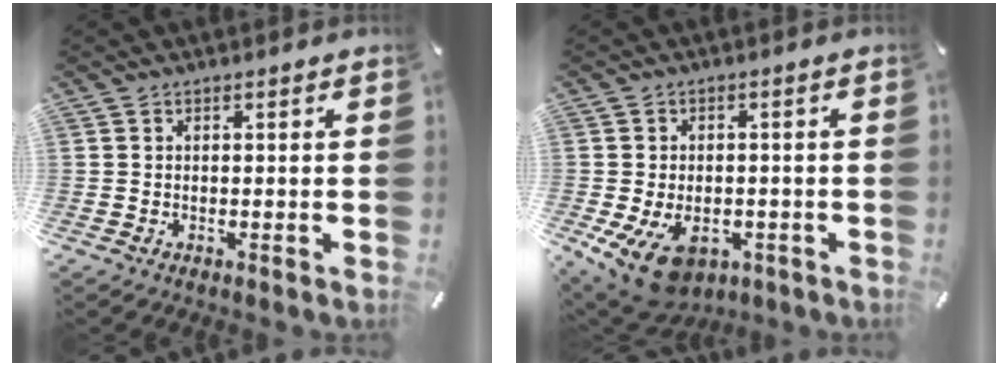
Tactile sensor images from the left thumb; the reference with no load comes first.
{"total": 10.4, "force": [-4.3, 7.1, 6.3], "torque": [-0.122, 0.020, -0.071]}